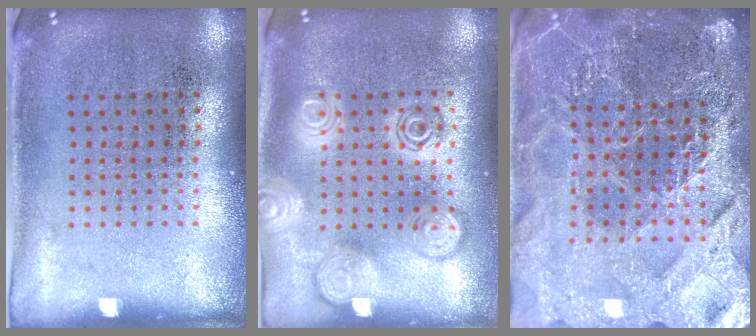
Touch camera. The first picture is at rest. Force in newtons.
{"total": 2.9, "press": 2.8, "slide": 0.4}
{"total": 5.5, "press": 4.9, "slide": 2.6}